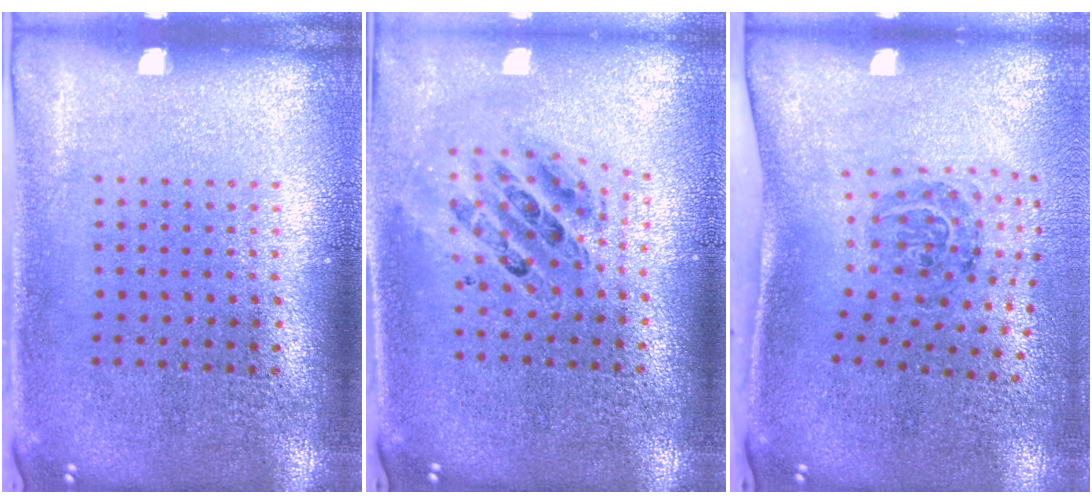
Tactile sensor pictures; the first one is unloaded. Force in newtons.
{"total": 0.9, "press": 0.9, "slide": 0.1}
{"total": 1.7, "press": 1.1, "slide": 1.4}